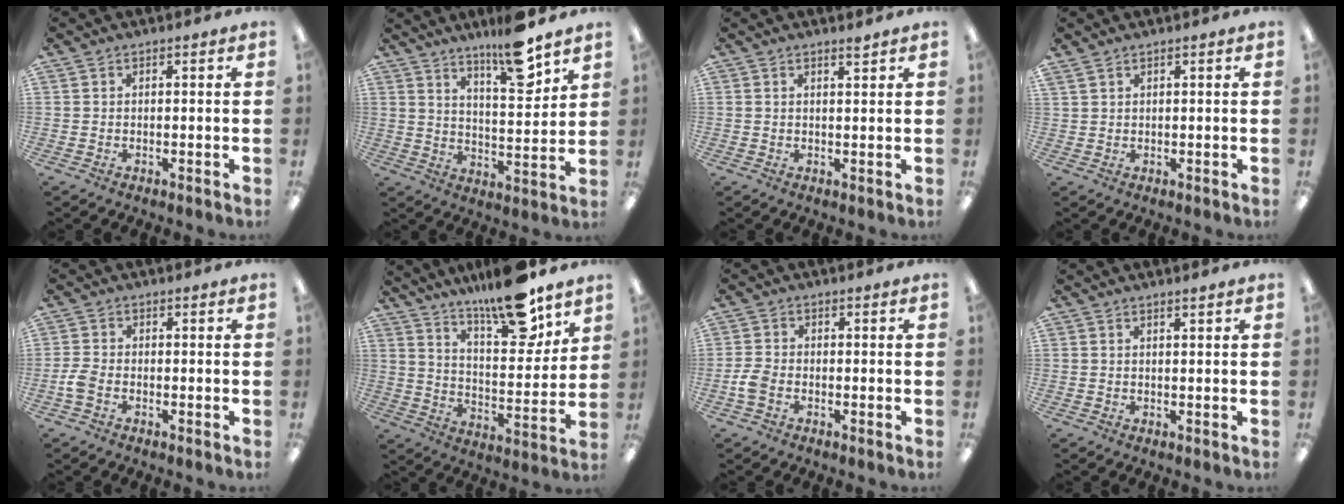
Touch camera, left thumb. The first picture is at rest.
{"total": 12.8, "force": [10.0, 2.6, 7.5], "torque": [-0.108, -0.065, 0.166]}
{"total": 1.8, "force": [1.6, 0.0, 0.8], "torque": [-0.010, -0.006, 0.027]}
{"total": 1.9, "force": [1.5, 0.7, 0.8], "torque": [-0.019, -0.001, 0.029]}
{"total": 3.1, "force": [-1.2, 1.9, 2.2], "torque": [-0.048, 0.002, -0.023]}
{"total": 17.0, "force": [13.8, 4.6, 8.8], "torque": [-0.140, -0.093, 0.232]}
{"total": 3.5, "force": [-1.4, 2.2, 2.3], "torque": [-0.051, 0.003, -0.026]}
{"total": 0.9, "force": [0.8, 0.0, 0.5], "torque": [-0.010, 0.000, 0.013]}